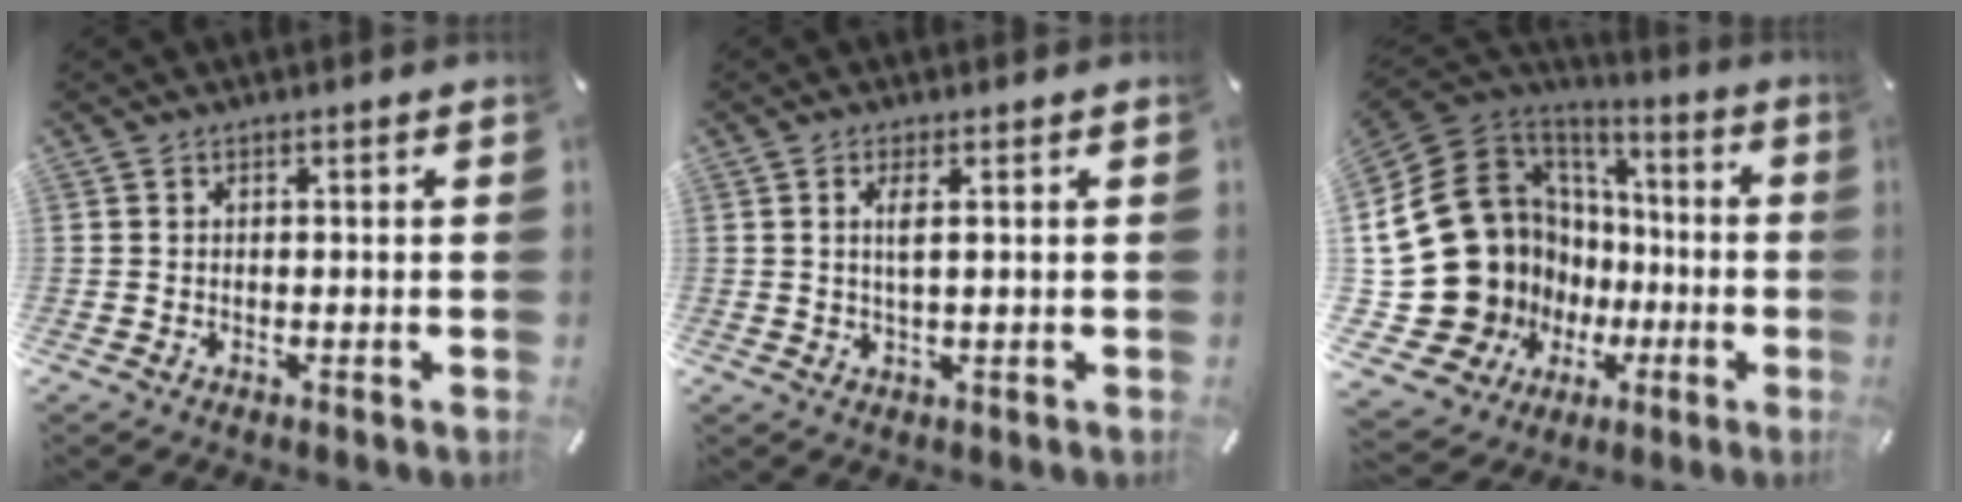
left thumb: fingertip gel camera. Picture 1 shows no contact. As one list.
[{"total": 3.1, "force": [0.7, 0.6, 2.9], "torque": [-0.060, 0.002, 0.009]}, {"total": 22.8, "force": [-1.9, 19.8, 11.0], "torque": [-0.232, -0.045, 0.038]}]